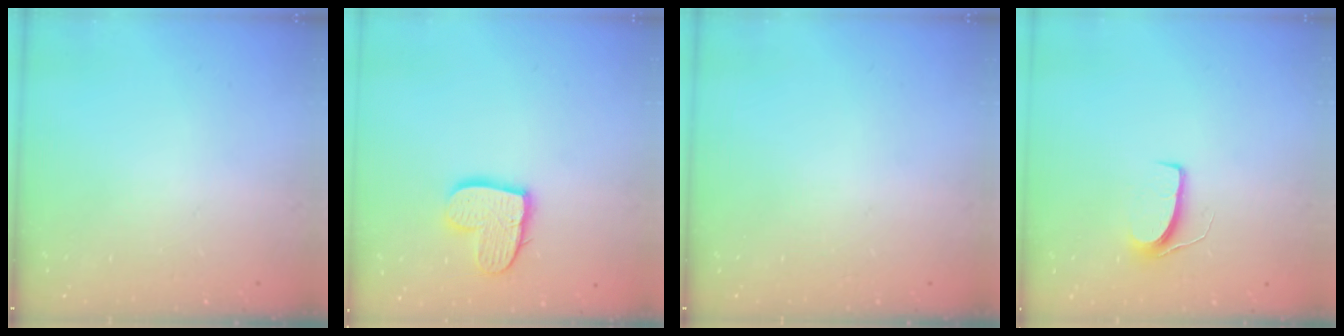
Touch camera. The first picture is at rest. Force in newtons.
{"total": 12.6, "press": 12.5, "slide": 1.0}
{"total": 0.0}
{"total": 6.6, "press": 6.6, "slide": 0.5}